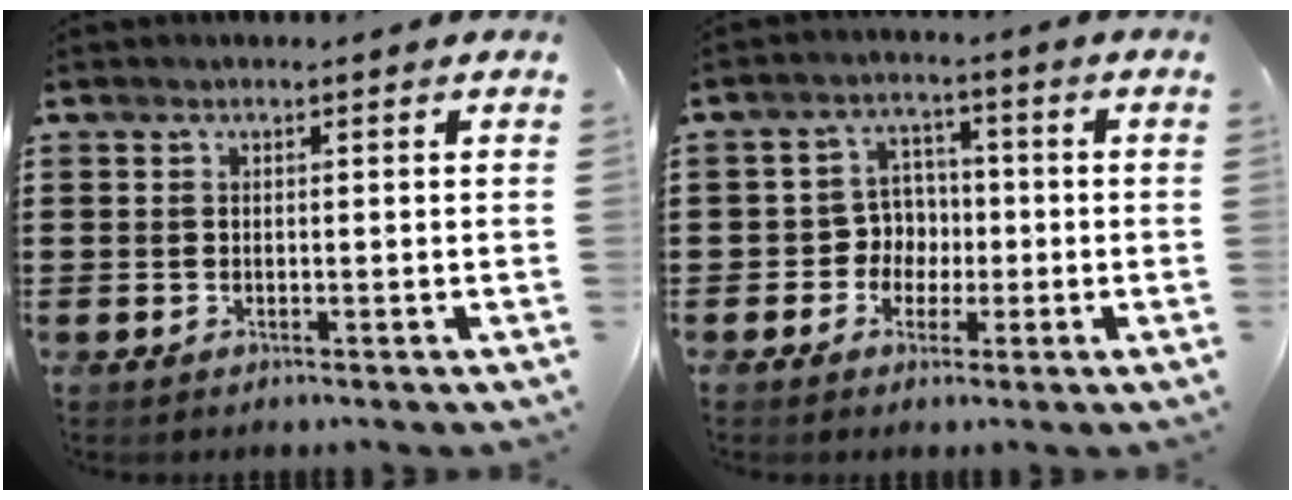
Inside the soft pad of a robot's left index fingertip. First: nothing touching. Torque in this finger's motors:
{"motor_torque": [0.06, 0.27, 0.03, 0.00]}